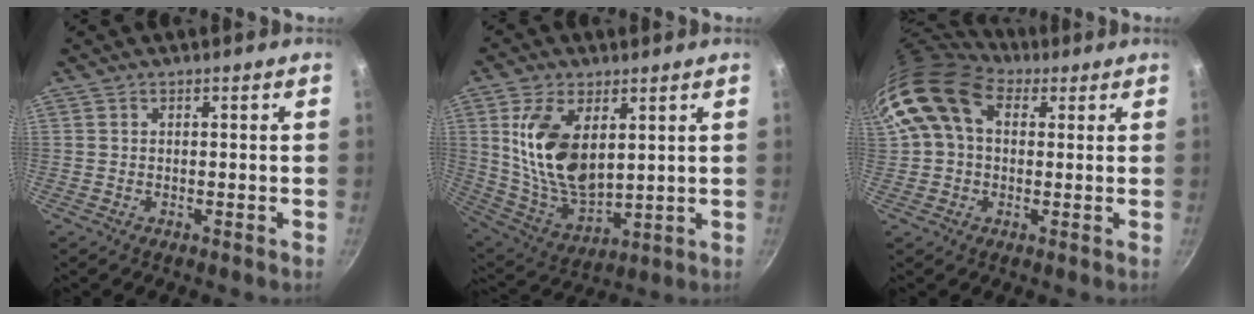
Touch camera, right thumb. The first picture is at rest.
{"total": 16.0, "force": [4.3, 8.8, 12.7], "torque": [-0.226, -0.033, 0.096]}
{"total": 13.4, "force": [4.1, 9.5, 8.5], "torque": [-0.152, 0.019, 0.060]}